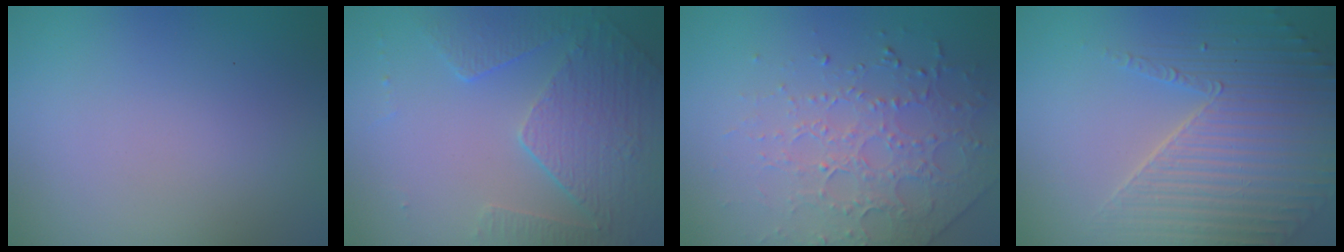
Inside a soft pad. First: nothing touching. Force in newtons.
{"total": 5.0, "press": 3.7, "slide": 3.4}
{"total": 4.1, "press": 3.3, "slide": 2.4}
{"total": 4.5, "press": 4.3, "slide": 1.3}